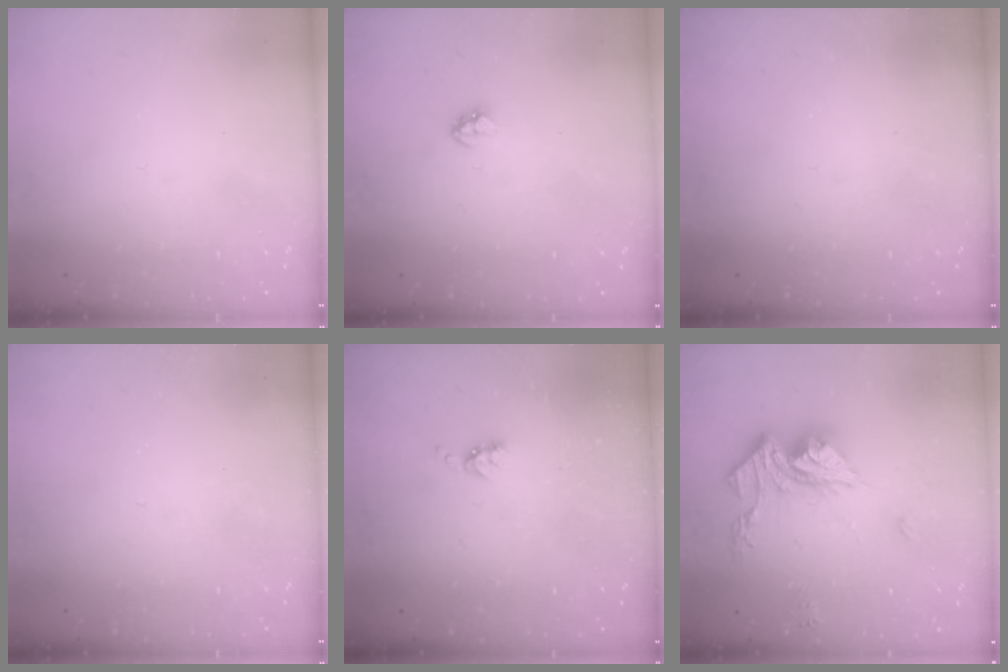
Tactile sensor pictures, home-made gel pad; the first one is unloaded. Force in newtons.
{"total": 2.9, "press": 2.9, "slide": 0.2}
{"total": 0.0}
{"total": 0.0}
{"total": 3.9, "press": 3.8, "slide": 0.6}
{"total": 14.7, "press": 14.6, "slide": 1.5}